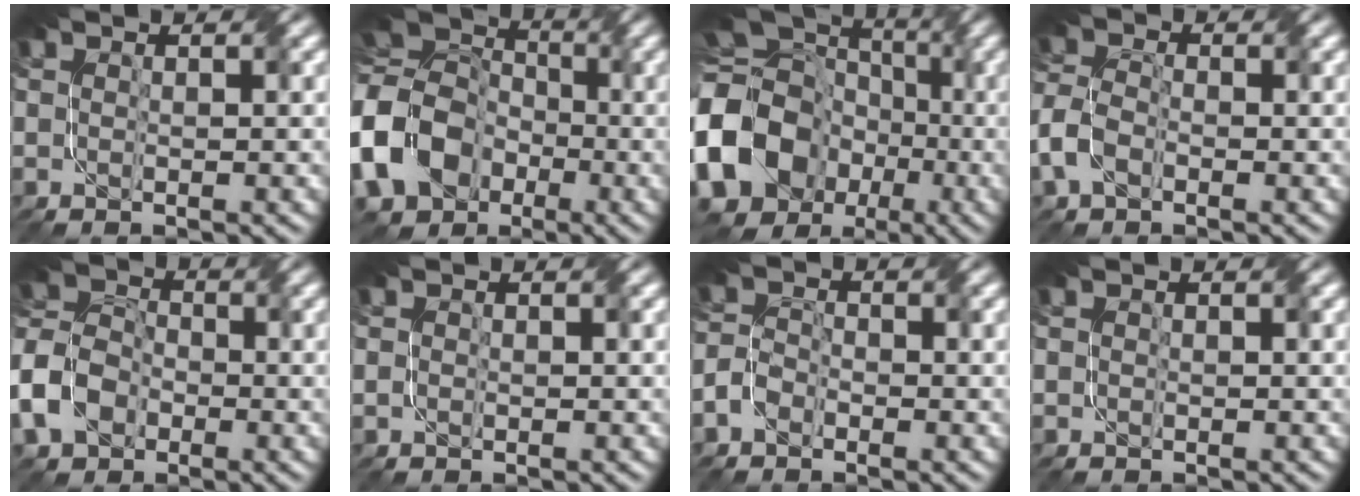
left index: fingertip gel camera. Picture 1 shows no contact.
{"total": 14.6, "force": [-4.0, 11.5, 8.0], "torque": [-0.192, 0.000, -0.098]}
{"total": 16.9, "force": [-5.0, 13.8, 8.4], "torque": [-0.197, 0.002, -0.105]}
{"total": 3.5, "force": [-2.0, 1.9, 2.1], "torque": [-0.055, 0.007, -0.048]}
{"total": 6.2, "force": [-3.1, 4.4, 3.2], "torque": [-0.077, 0.006, -0.077]}
{"total": 0.0}
{"total": 2.0, "force": [-1.7, 0.9, 0.6], "torque": [-0.019, 0.006, -0.037]}
{"total": 0.0}